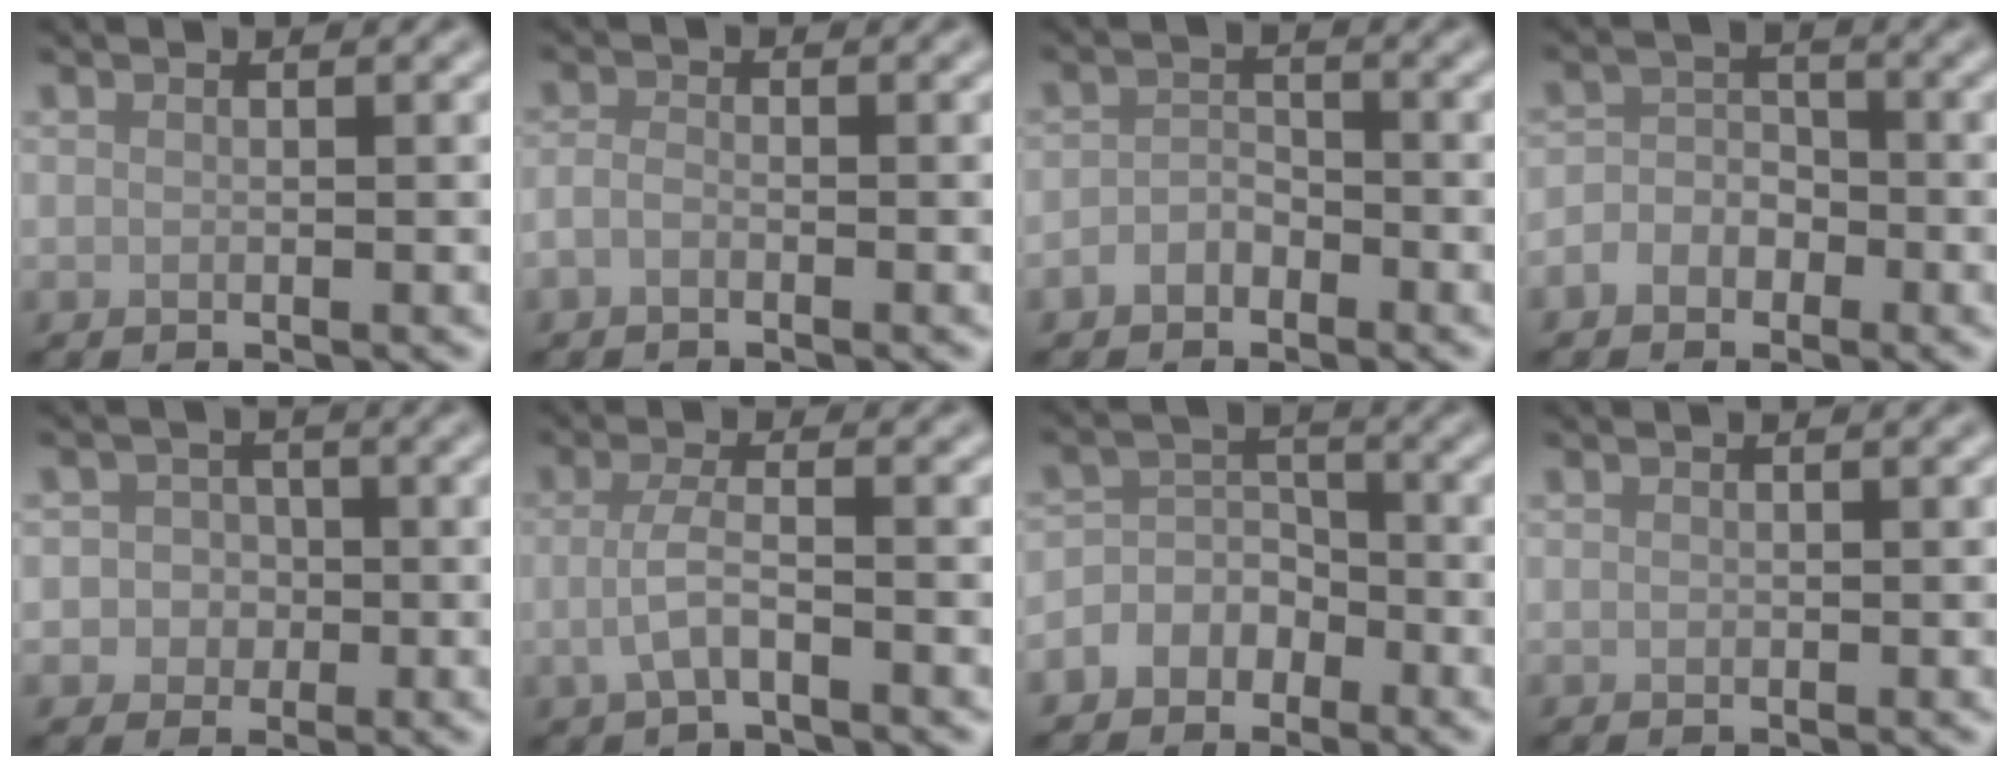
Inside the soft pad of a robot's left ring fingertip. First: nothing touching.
{"total": 1.2, "force": [-0.8, 0.7, 0.7], "torque": [-0.015, 0.001, -0.018]}
{"total": 1.9, "force": [-1.2, 1.3, 0.7], "torque": [-0.013, 0.006, -0.026]}
{"total": 2.7, "force": [-1.3, 2.1, 1.0], "torque": [0.001, 0.006, -0.031]}
{"total": 3.1, "force": [-0.5, 3.0, 0.7], "torque": [0.014, 0.012, -0.027]}
{"total": 2.7, "force": [-0.9, 0.9, 2.4], "torque": [-0.052, 0.001, -0.021]}
{"total": 4.3, "force": [-2.4, 3.4, 1.0], "torque": [0.010, 0.013, -0.064]}
{"total": 0.0}